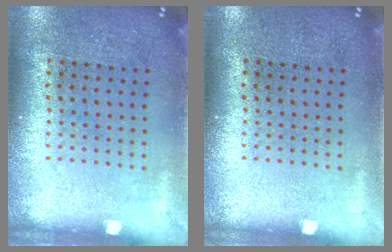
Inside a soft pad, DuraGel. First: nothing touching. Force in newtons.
{"total": 0.0}